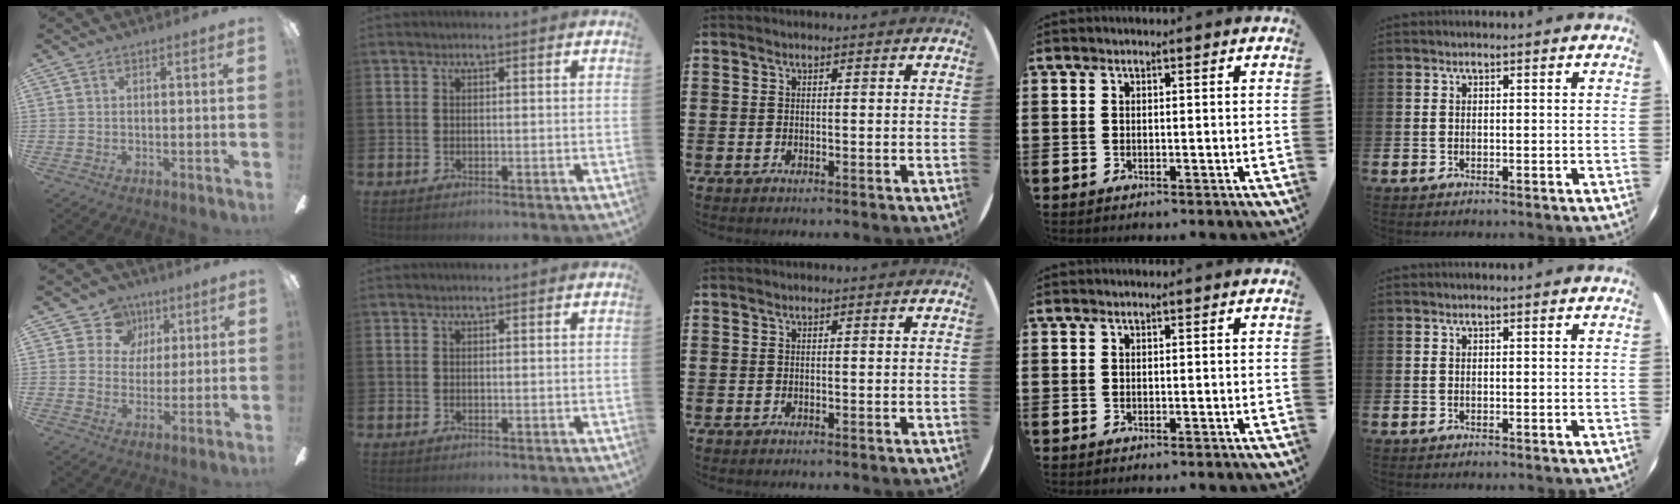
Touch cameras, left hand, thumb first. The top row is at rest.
{"thumb": {"total": 9.2, "force": [4.5, 8.0, 1.2], "torque": [-0.027, -0.025, 0.083]}}